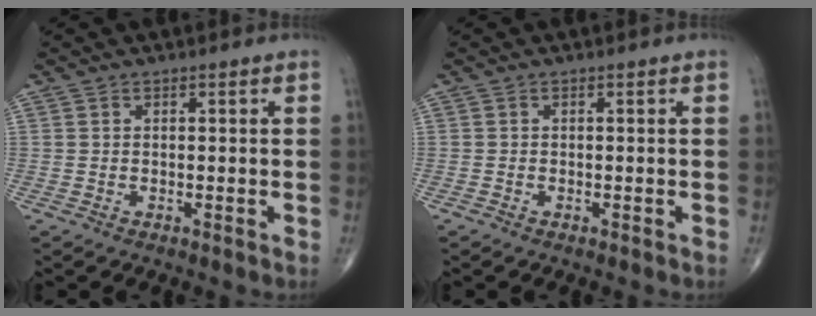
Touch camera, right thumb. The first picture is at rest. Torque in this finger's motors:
{"motor_torque": [-0.38, -0.28, -0.30, -0.25, 0.02]}